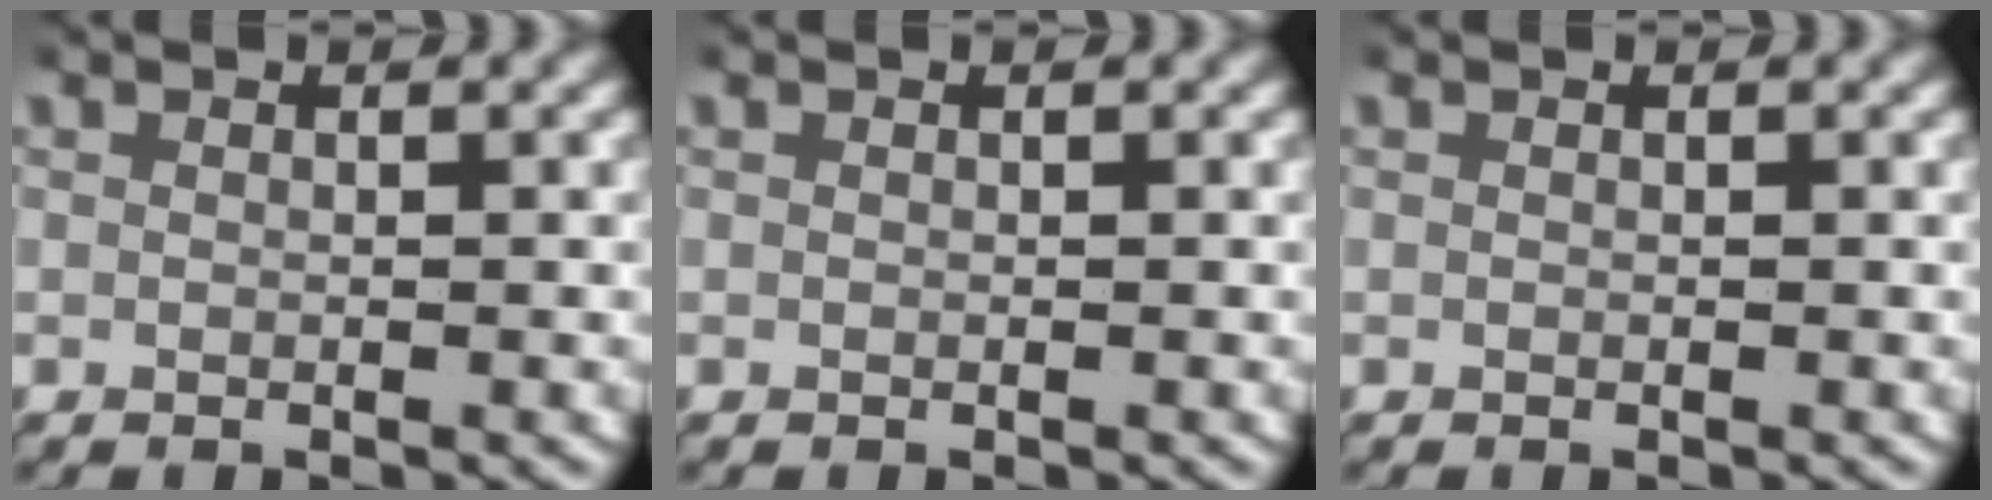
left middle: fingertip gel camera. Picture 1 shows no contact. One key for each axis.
{"total": 0.0}
{"total": 0.0}